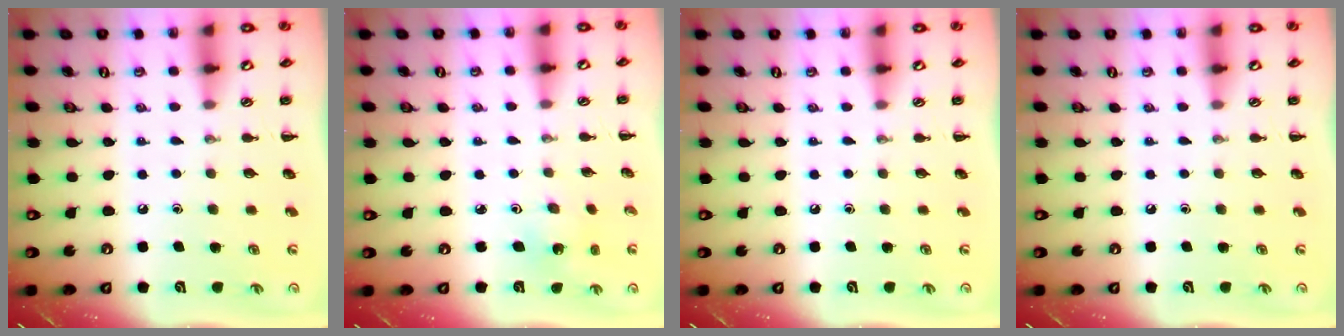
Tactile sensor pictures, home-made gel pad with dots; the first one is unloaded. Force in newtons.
{"total": 3.0, "press": 2.8, "slide": 1.0}
{"total": 0.0}
{"total": 0.0}